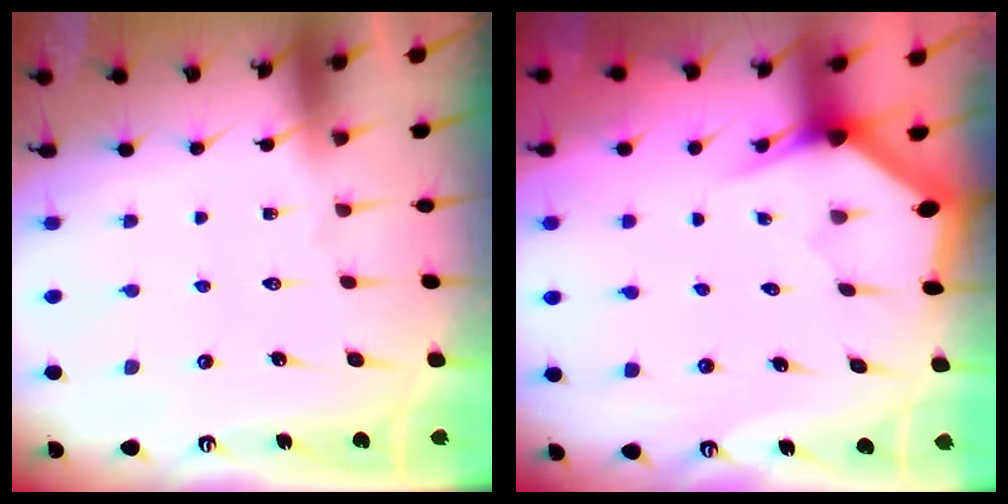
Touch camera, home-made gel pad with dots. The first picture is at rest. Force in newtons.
{"total": 3.0, "press": 3.0, "slide": 0.1}